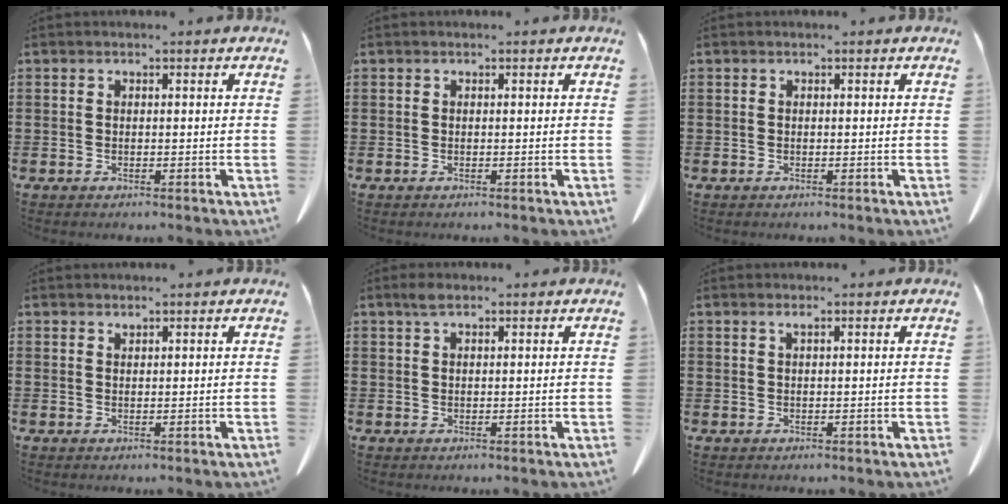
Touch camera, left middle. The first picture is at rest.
{"total": 0.0}
{"total": 0.0}
{"total": 0.7, "force": [0.7, 0.0, 0.1], "torque": [-0.004, -0.003, 0.016]}
{"total": 1.7, "force": [1.0, 0.6, 1.2], "torque": [-0.028, 0.002, 0.018]}
{"total": 0.7, "force": [0.4, 0.0, 0.6], "torque": [-0.013, -0.003, 0.010]}